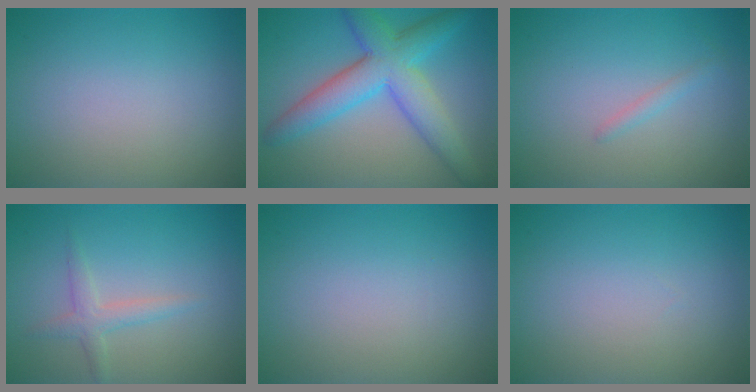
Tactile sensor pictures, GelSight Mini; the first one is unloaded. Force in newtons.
{"total": 7.2, "press": 7.2, "slide": 0.1}
{"total": 0.8, "press": 0.8, "slide": 0.1}
{"total": 1.9, "press": 1.9, "slide": 0.0}
{"total": 0.0}
{"total": 0.0}